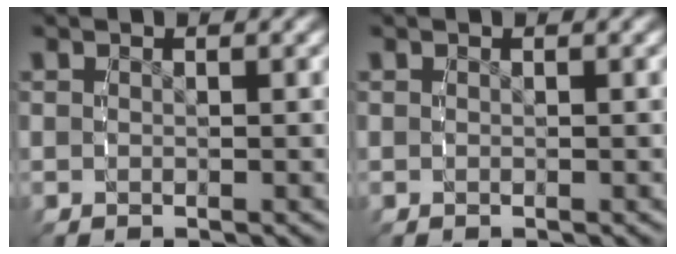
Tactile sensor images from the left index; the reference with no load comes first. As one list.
[{"total": 0.0}]